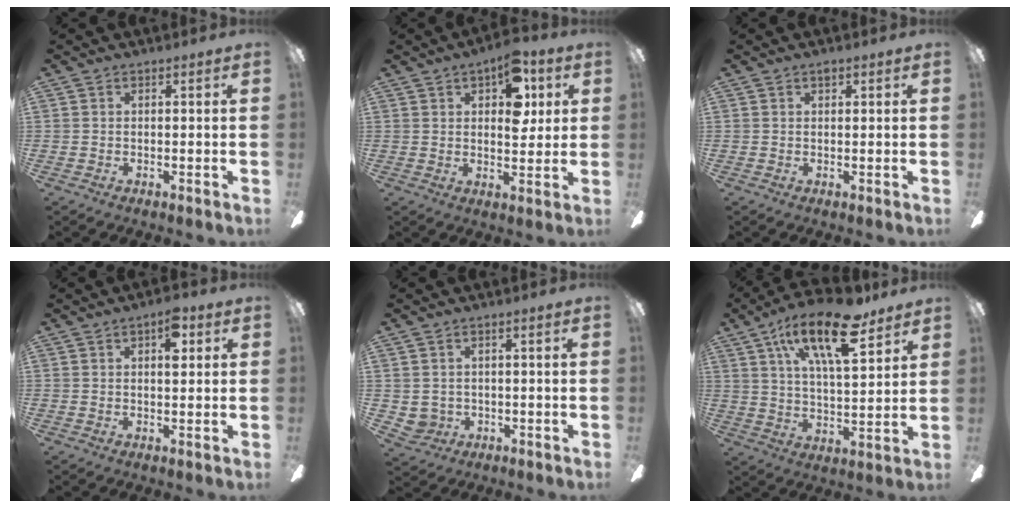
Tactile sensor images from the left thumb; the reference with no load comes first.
{"total": 11.9, "force": [5.1, 6.2, 8.8], "torque": [-0.116, -0.005, 0.086]}
{"total": 1.2, "force": [0.7, 0.6, 0.7], "torque": [0.000, -0.004, 0.010]}
{"total": 5.4, "force": [2.7, 2.3, 4.1], "torque": [-0.047, -0.008, 0.036]}
{"total": 3.1, "force": [0.8, 2.9, 0.3], "torque": [-0.015, 0.004, 0.017]}
{"total": 20.0, "force": [12.1, 7.7, 14.0], "torque": [-0.229, -0.052, 0.197]}